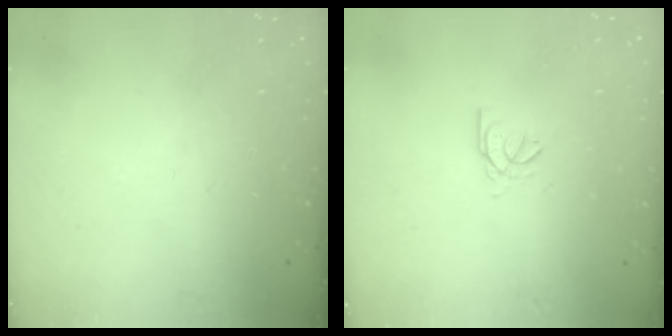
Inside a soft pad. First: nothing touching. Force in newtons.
{"total": 2.7, "press": 2.7, "slide": 0.4}